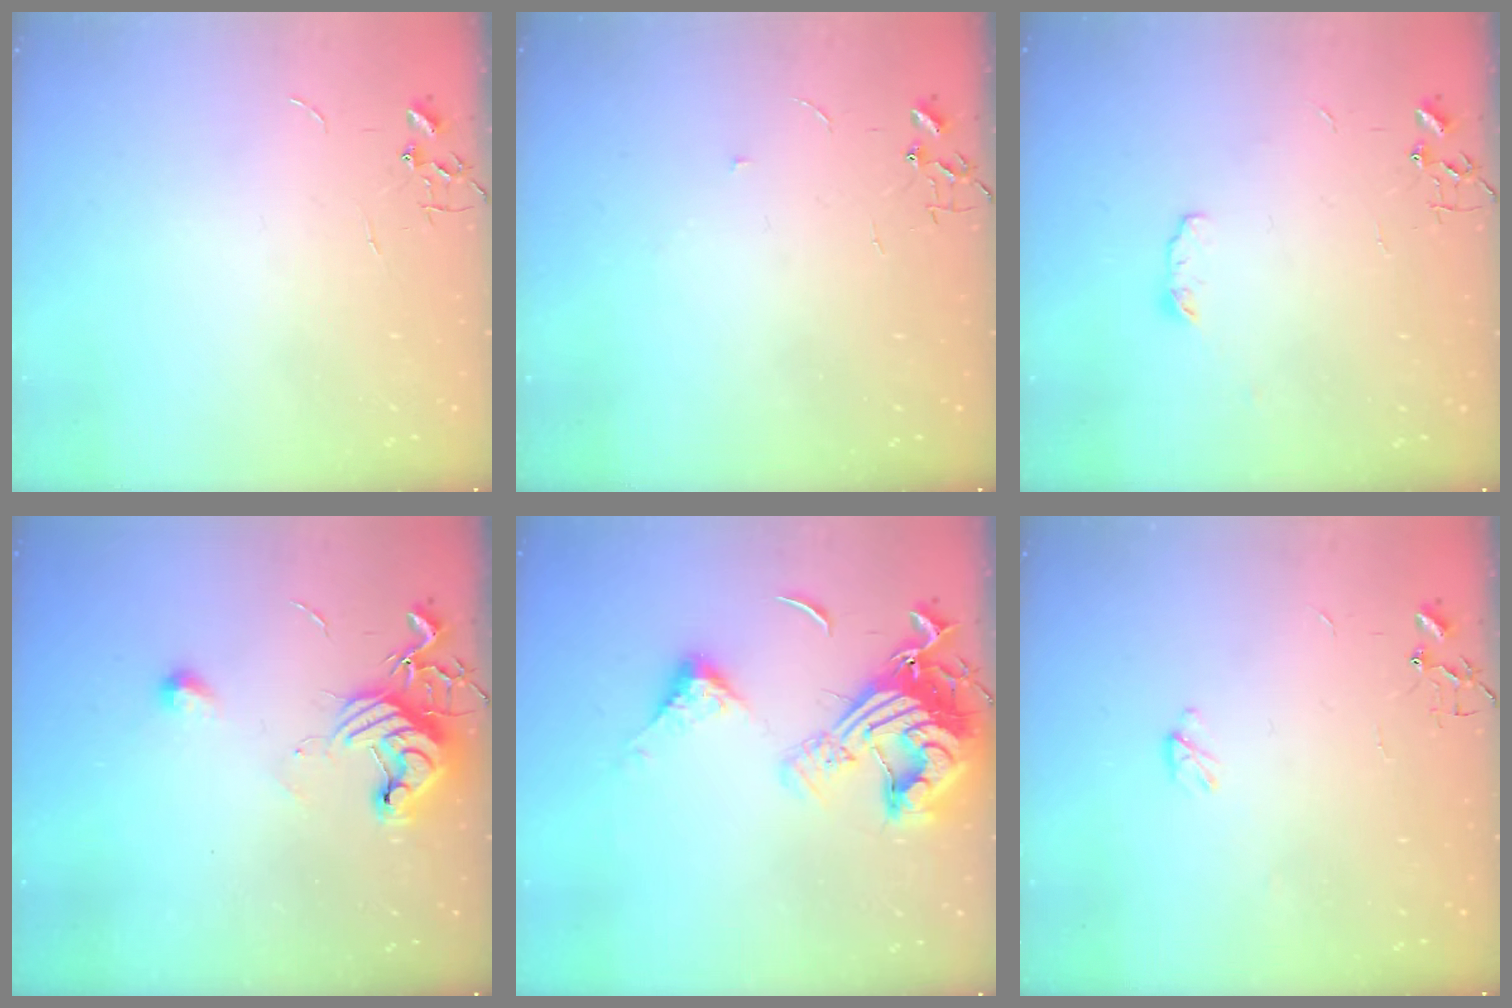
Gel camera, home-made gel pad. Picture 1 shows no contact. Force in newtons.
{"total": 3.9, "press": 3.8, "slide": 0.8}
{"total": 3.4, "press": 3.3, "slide": 1.0}
{"total": 11.6, "press": 11.6, "slide": 0.5}
{"total": 17.3, "press": 17.1, "slide": 2.1}
{"total": 3.0, "press": 3.0, "slide": 0.5}